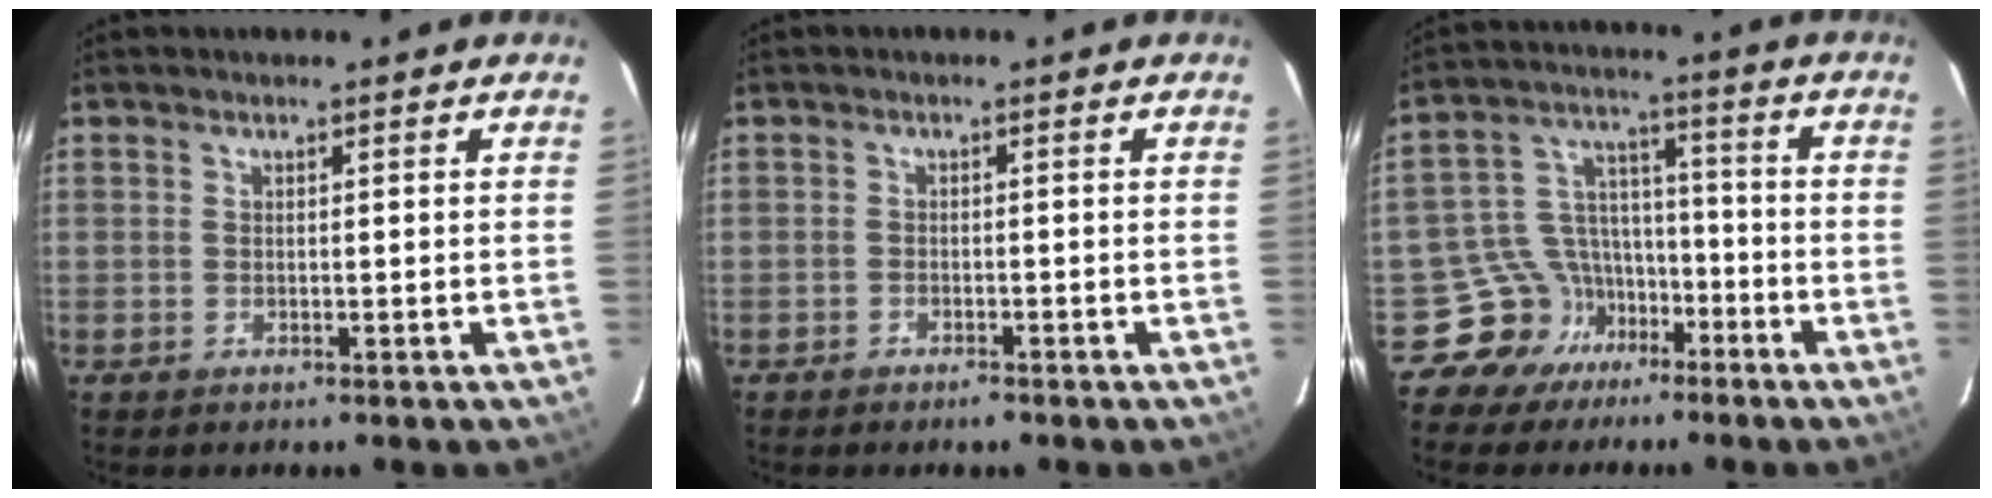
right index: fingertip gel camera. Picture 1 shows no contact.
{"total": 1.8, "force": [-1.5, 0.8, 0.7], "torque": [-0.021, 0.002, -0.026]}
{"total": 9.4, "force": [-6.5, 6.8, 0.2], "torque": [-0.012, 0.054, -0.112]}